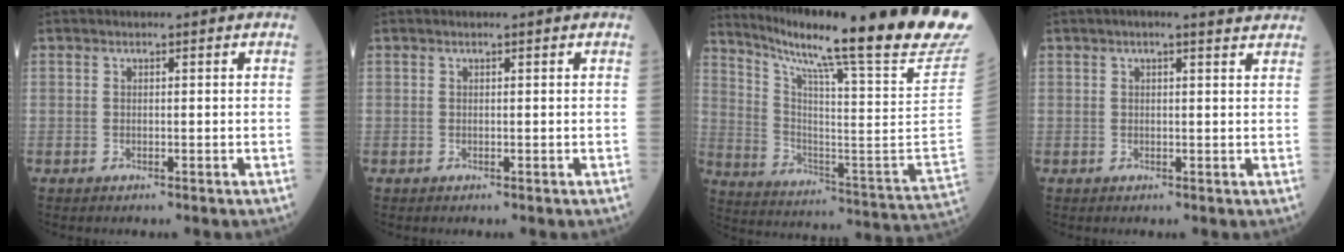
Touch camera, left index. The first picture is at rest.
{"total": 0.0}
{"total": 30.9, "force": [25.1, -1.7, 18.0], "torque": [-0.292, -0.105, 0.350]}
{"total": 4.8, "force": [4.0, 0.6, 2.6], "torque": [-0.039, 0.023, 0.042]}